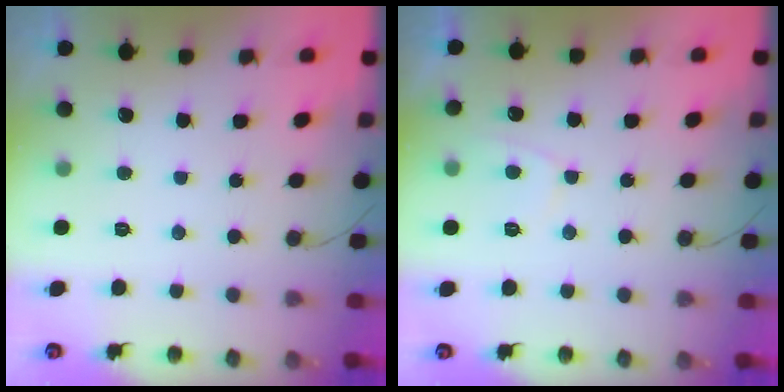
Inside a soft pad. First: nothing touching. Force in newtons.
{"total": 2.5, "press": 2.4, "slide": 0.6}